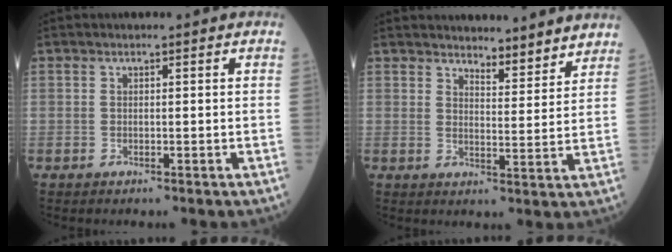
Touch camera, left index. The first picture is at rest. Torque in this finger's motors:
{"motor_torque": [-0.79, -0.35, -0.67, -0.09]}